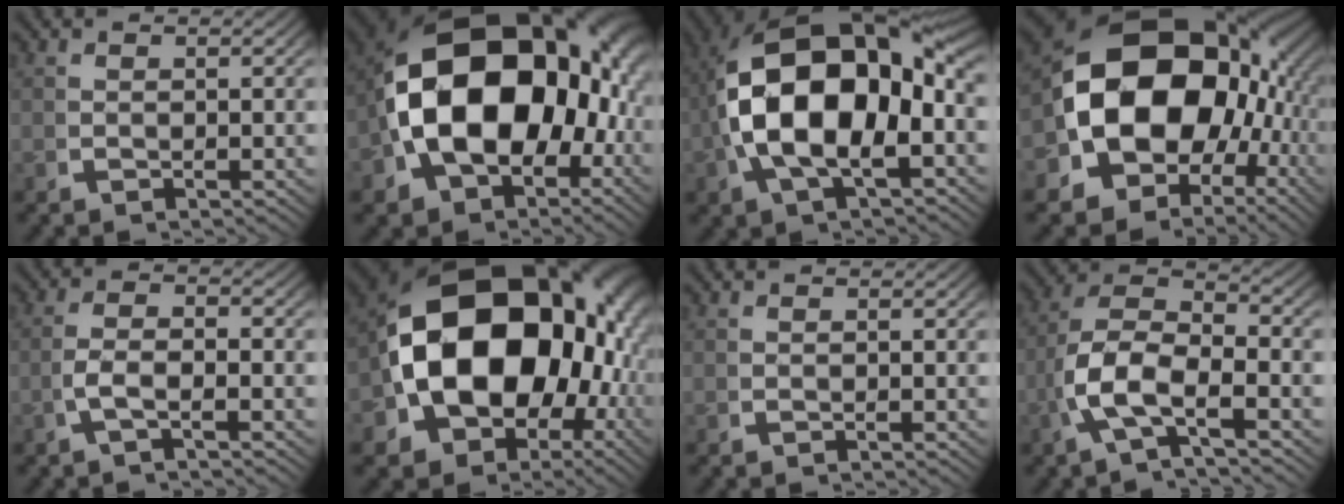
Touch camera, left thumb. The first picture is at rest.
{"total": 22.1, "force": [-0.2, 15.2, 16.0], "torque": [-0.302, -0.053, 0.014]}
{"total": 20.7, "force": [0.9, 13.0, 16.0], "torque": [-0.302, -0.030, 0.025]}
{"total": 25.2, "force": [-0.5, 17.9, 17.8], "torque": [-0.321, -0.071, 0.010]}
{"total": 3.1, "force": [-0.7, 1.2, 2.8], "torque": [-0.066, -0.001, -0.017]}
{"total": 24.7, "force": [-0.3, 17.5, 17.5], "torque": [-0.318, -0.062, 0.011]}
{"total": 0.0}
{"total": 10.4, "force": [-0.7, 6.8, 7.8], "torque": [-0.181, -0.025, -0.013]}